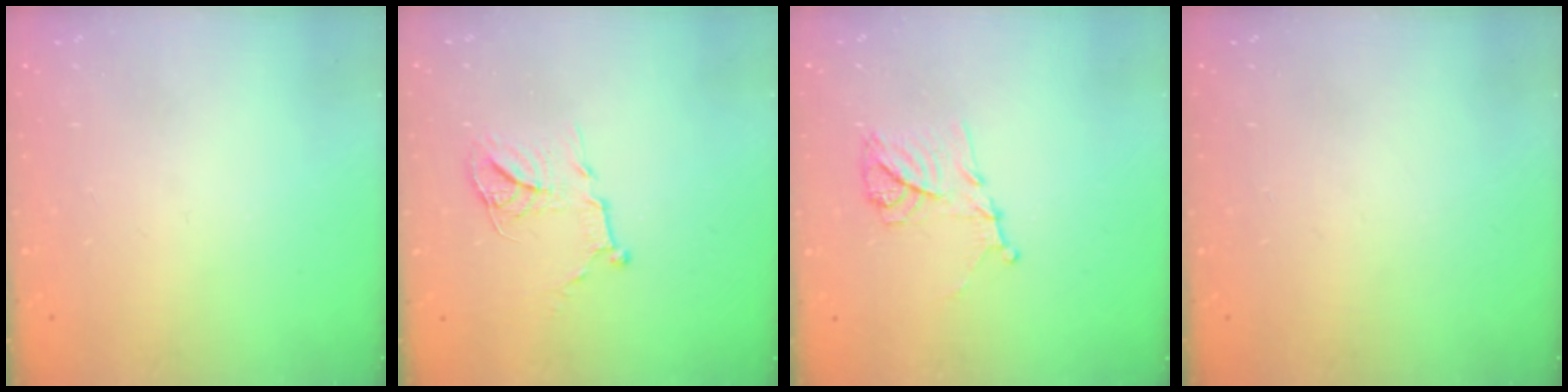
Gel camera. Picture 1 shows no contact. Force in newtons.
{"total": 12.1, "press": 12.1, "slide": 0.9}
{"total": 11.4, "press": 11.4, "slide": 0.3}
{"total": 0.0}